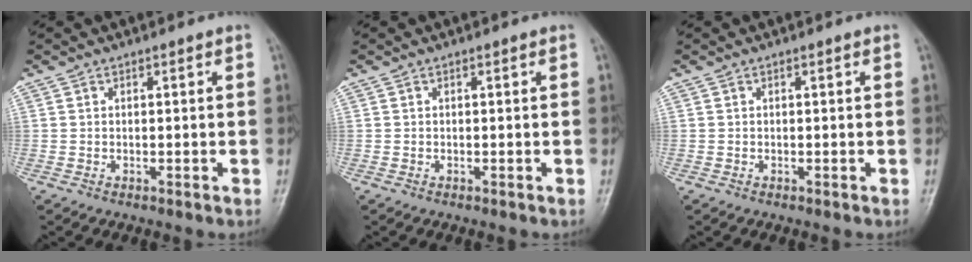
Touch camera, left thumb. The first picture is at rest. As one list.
[{"total": 0.0}, {"total": 0.0}]